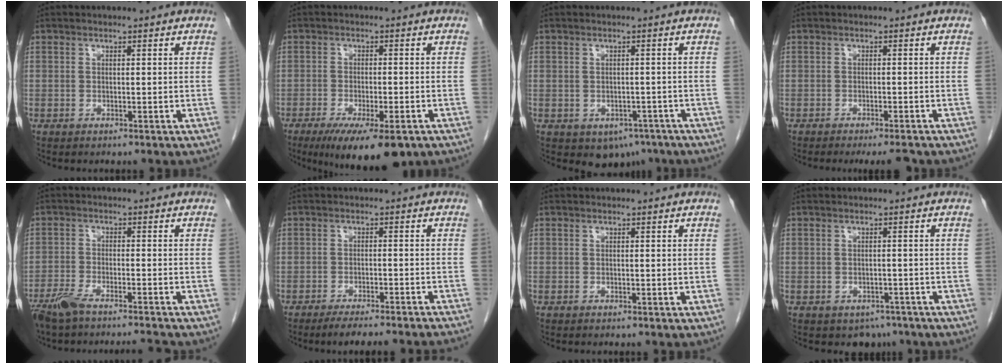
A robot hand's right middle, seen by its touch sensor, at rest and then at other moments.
{"total": 11.0, "force": [-7.2, 2.8, 7.9], "torque": [-0.114, -0.020, -0.108]}
{"total": 4.3, "force": [-2.4, 3.1, 1.8], "torque": [-0.013, 0.002, -0.022]}
{"total": 4.3, "force": [-3.8, 0.4, 2.0], "torque": [-0.019, -0.007, -0.053]}
{"total": 8.1, "force": [-7.3, 0.1, 3.7], "torque": [-0.064, -0.011, -0.124]}
{"total": 10.9, "force": [-9.9, -0.3, 4.6], "torque": [-0.044, -0.017, -0.132]}
{"total": 0.0}
{"total": 3.0, "force": [-2.1, 2.0, 0.7], "torque": [-0.004, 0.005, -0.022]}